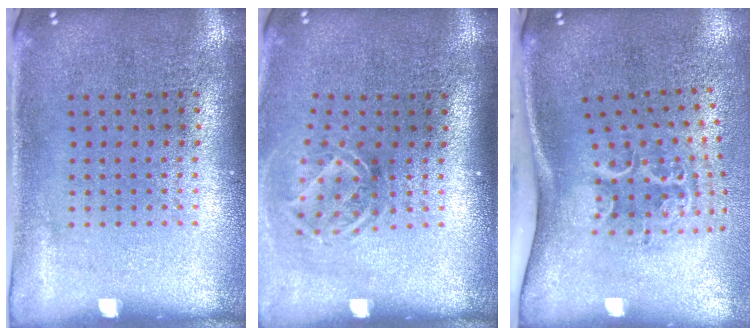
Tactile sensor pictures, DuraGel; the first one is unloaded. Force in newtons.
{"total": 1.8, "press": 1.3, "slide": 1.3}
{"total": 2.2, "press": 1.3, "slide": 1.8}